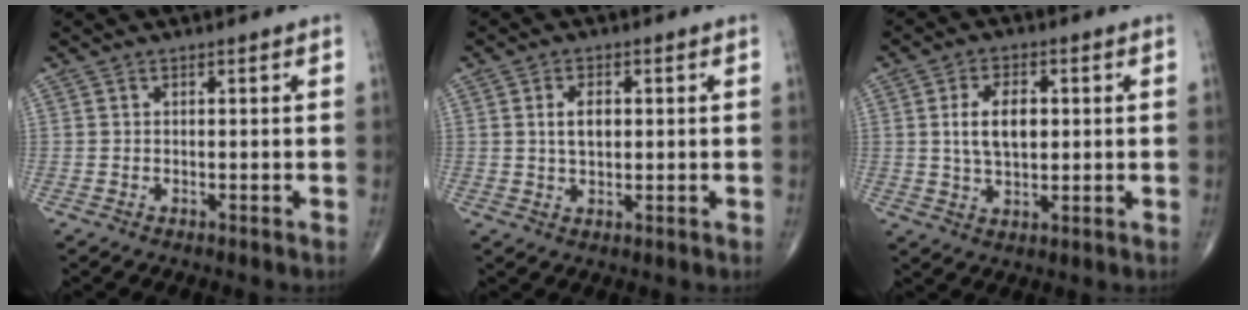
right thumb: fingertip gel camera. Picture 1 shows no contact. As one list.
[{"total": 4.4, "force": [0.8, 2.6, 3.4], "torque": [-0.056, -0.001, 0.015]}, {"total": 8.1, "force": [1.2, 4.7, 6.5], "torque": [-0.105, -0.001, 0.024]}]